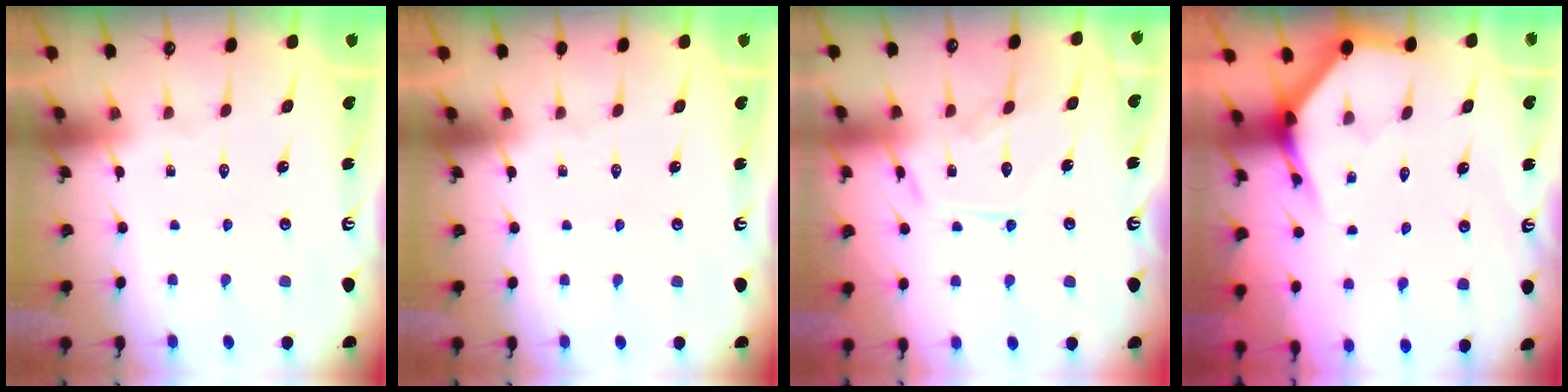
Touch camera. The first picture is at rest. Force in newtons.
{"total": 0.0}
{"total": 12.2, "press": 12.1, "slide": 1.2}
{"total": 4.0, "press": 4.0, "slide": 0.2}